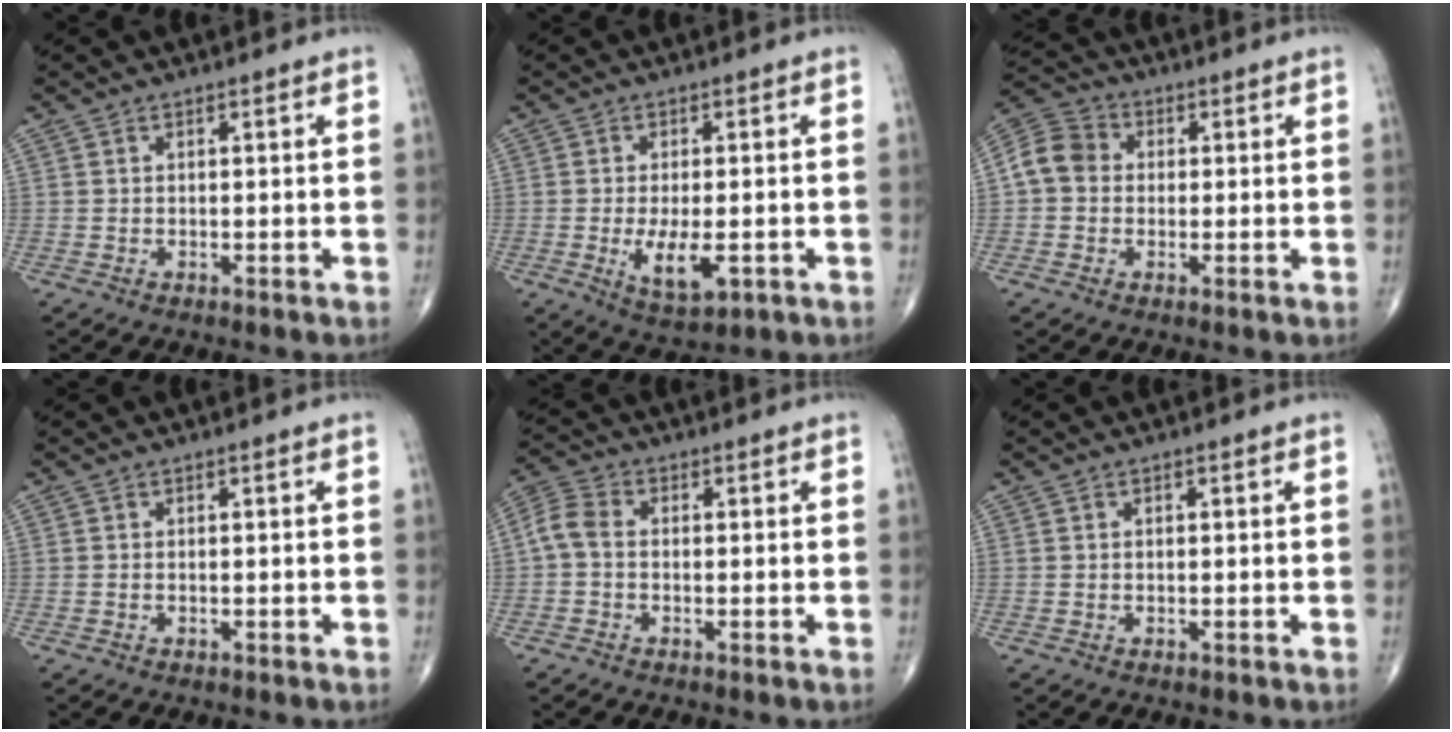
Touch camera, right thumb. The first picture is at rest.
{"total": 7.3, "force": [-1.8, 3.2, 6.3], "torque": [-0.107, -0.013, -0.023]}
{"total": 7.2, "force": [0.2, 6.2, 3.7], "torque": [-0.058, 0.023, -0.011]}
{"total": 0.0}
{"total": 4.6, "force": [-0.5, 3.1, 3.4], "torque": [-0.071, 0.013, -0.022]}
{"total": 0.0}